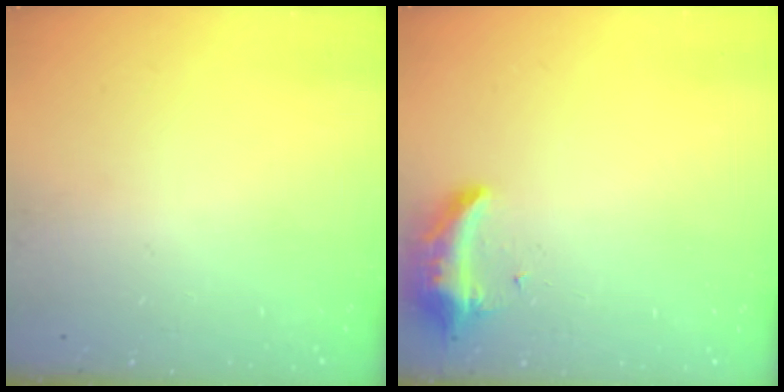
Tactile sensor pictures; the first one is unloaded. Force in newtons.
{"total": 8.6, "press": 8.6, "slide": 0.3}